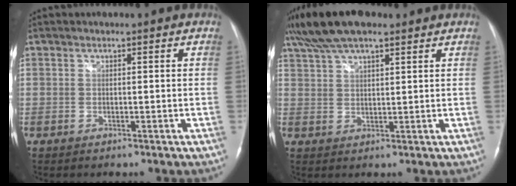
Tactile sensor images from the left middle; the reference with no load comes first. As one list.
[{"total": 11.0, "force": [8.4, 2.8, 6.6], "torque": [-0.130, 0.038, 0.151]}]